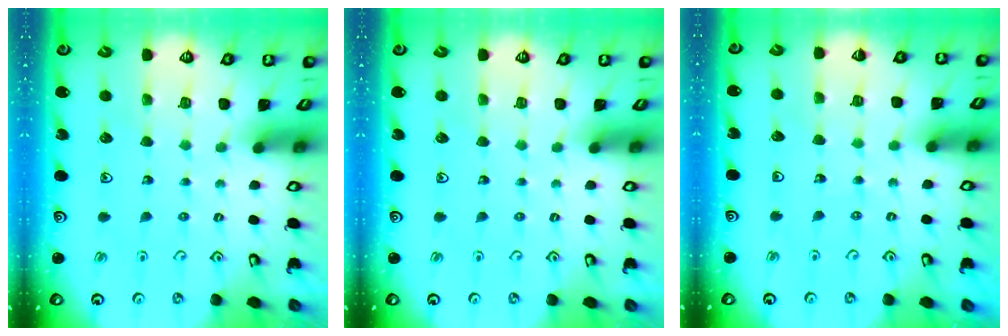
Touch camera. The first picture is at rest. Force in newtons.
{"total": 0.0}
{"total": 2.6, "press": 2.6, "slide": 0.2}